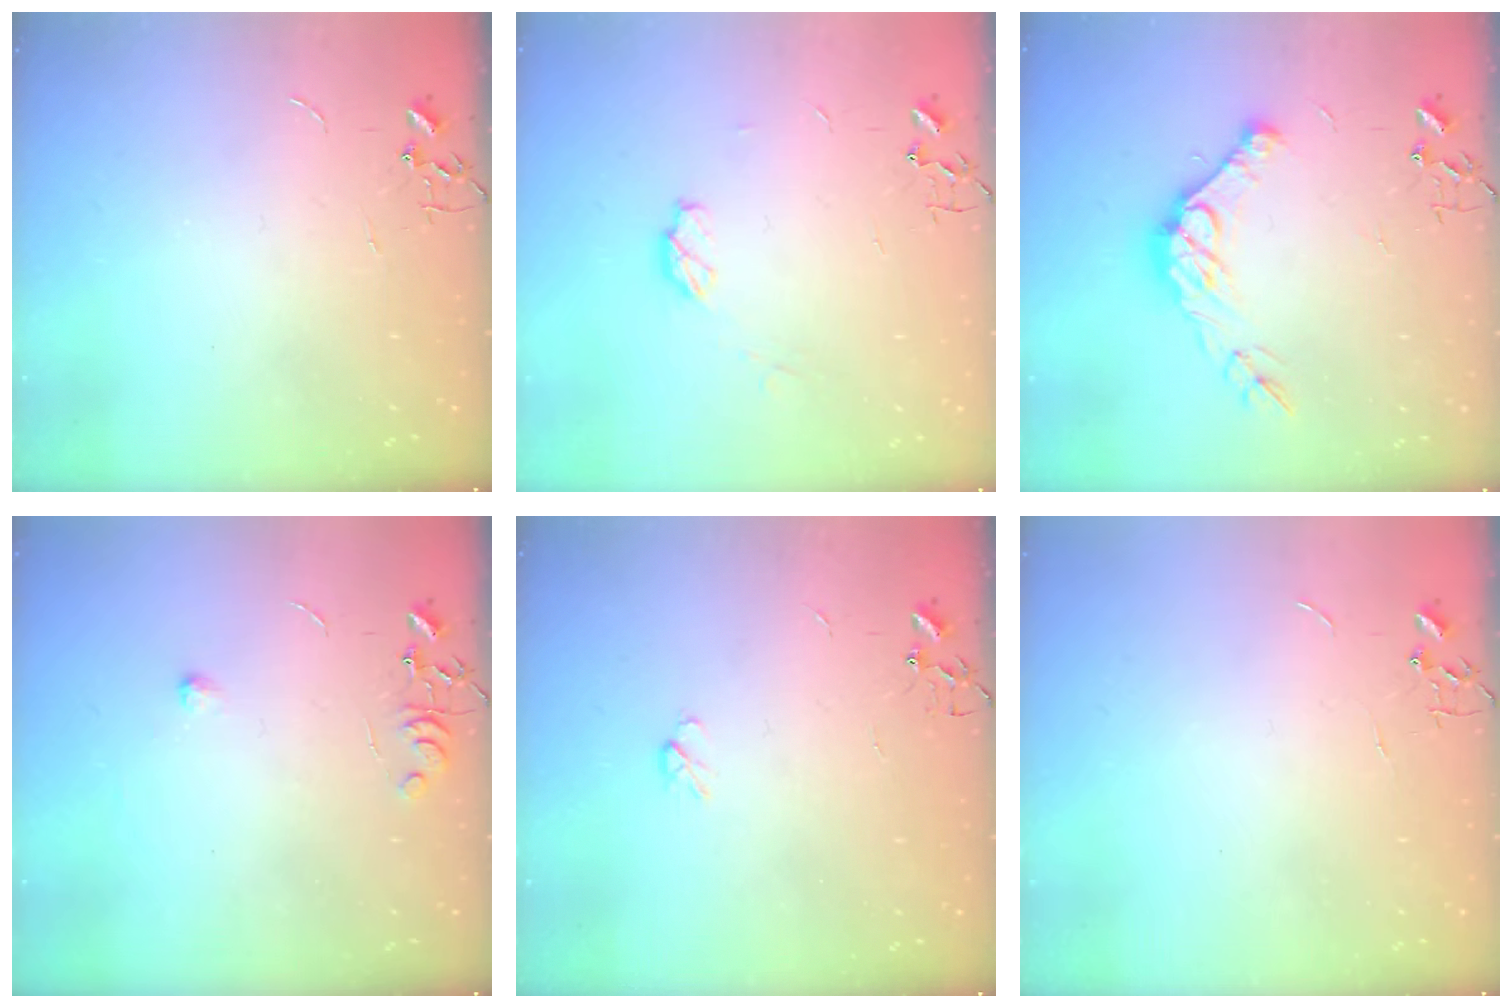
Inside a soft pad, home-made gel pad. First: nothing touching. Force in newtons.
{"total": 5.5, "press": 5.5, "slide": 0.3}
{"total": 13.7, "press": 13.6, "slide": 1.2}
{"total": 6.9, "press": 6.8, "slide": 0.9}
{"total": 4.0, "press": 3.9, "slide": 0.7}
{"total": 0.0}